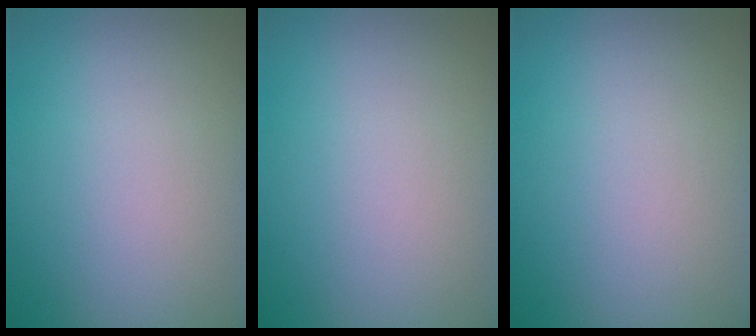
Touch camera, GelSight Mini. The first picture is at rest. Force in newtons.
{"total": 0.0}
{"total": 0.0}